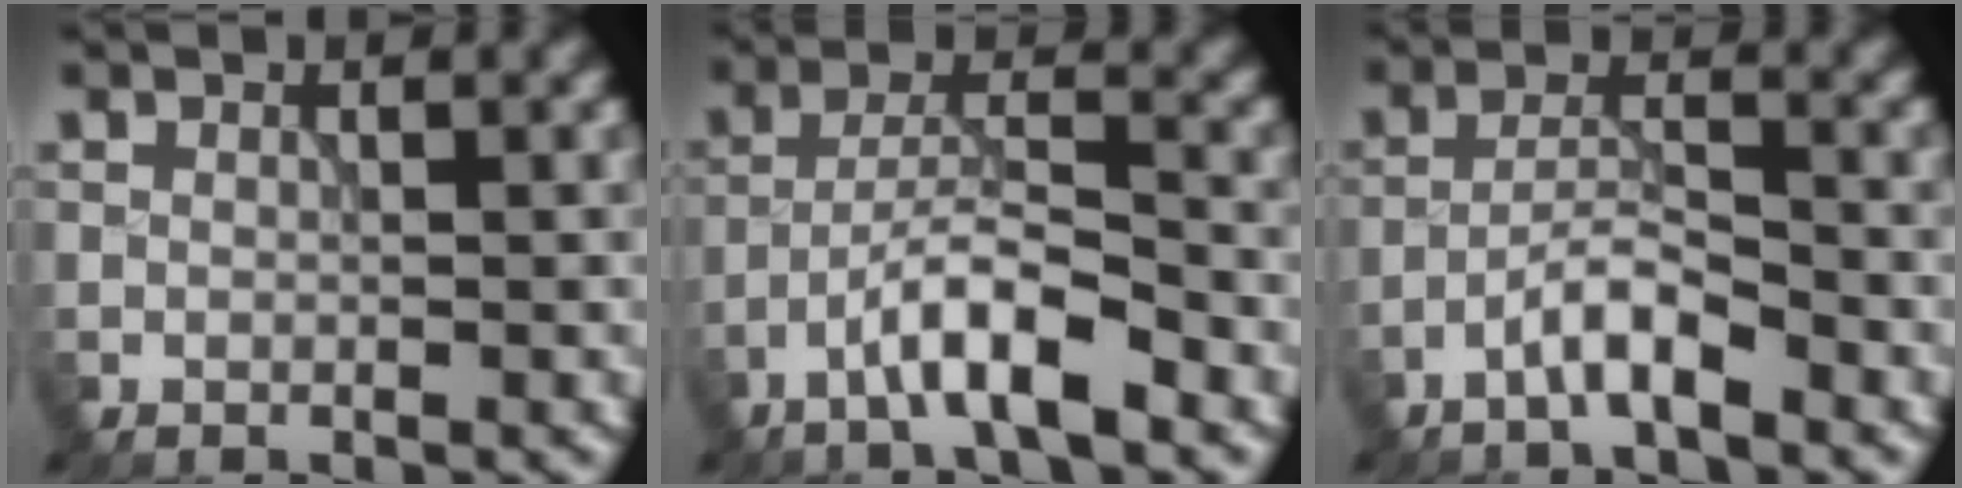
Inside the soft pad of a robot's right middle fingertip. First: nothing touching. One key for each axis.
{"total": 5.2, "fx": -3.1, "fy": 0.8, "fz": 4.1, "tx": -0.068, "ty": 0.015, "tz": -0.062}
{"total": 3.0, "fx": -2.1, "fy": 0.4, "fz": 2.1, "tx": -0.038, "ty": 0.013, "tz": -0.046}